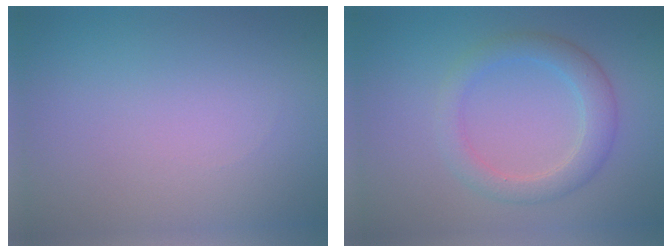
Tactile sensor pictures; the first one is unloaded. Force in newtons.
{"total": 3.3, "press": 3.3, "slide": 0.1}